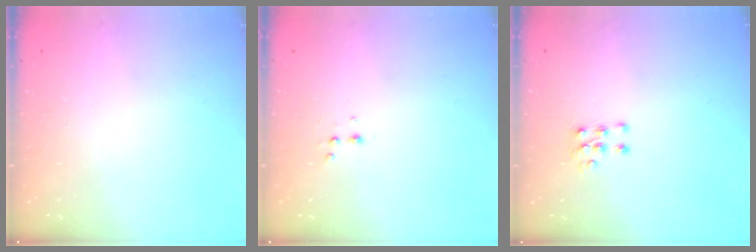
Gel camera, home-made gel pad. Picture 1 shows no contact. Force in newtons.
{"total": 1.9, "press": 1.9, "slide": 0.2}
{"total": 5.5, "press": 5.4, "slide": 1.1}